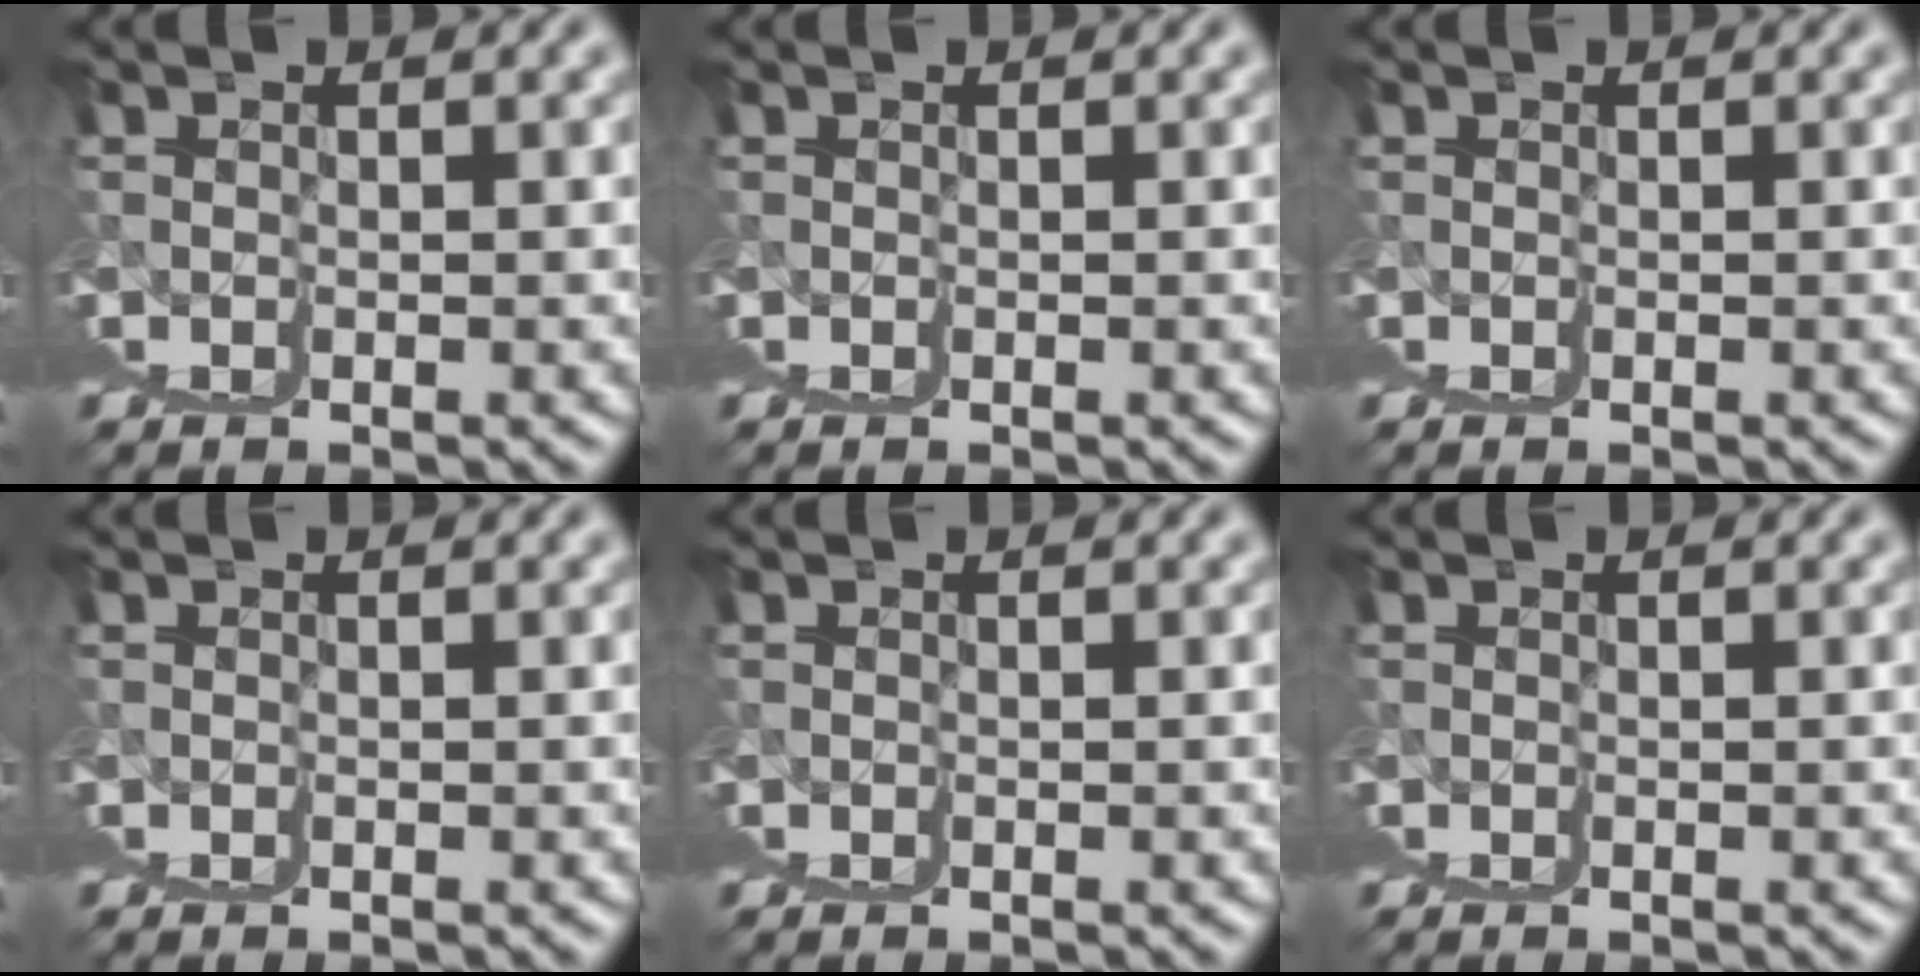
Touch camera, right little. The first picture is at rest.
{"total": 0.0}
{"total": 0.0}
{"total": 0.0}
{"total": 0.0}
{"total": 0.0}